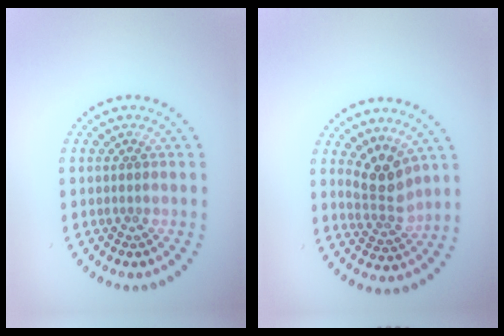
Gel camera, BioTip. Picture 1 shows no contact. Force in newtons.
{"total": 3.1, "press": 2.7, "slide": 1.6}